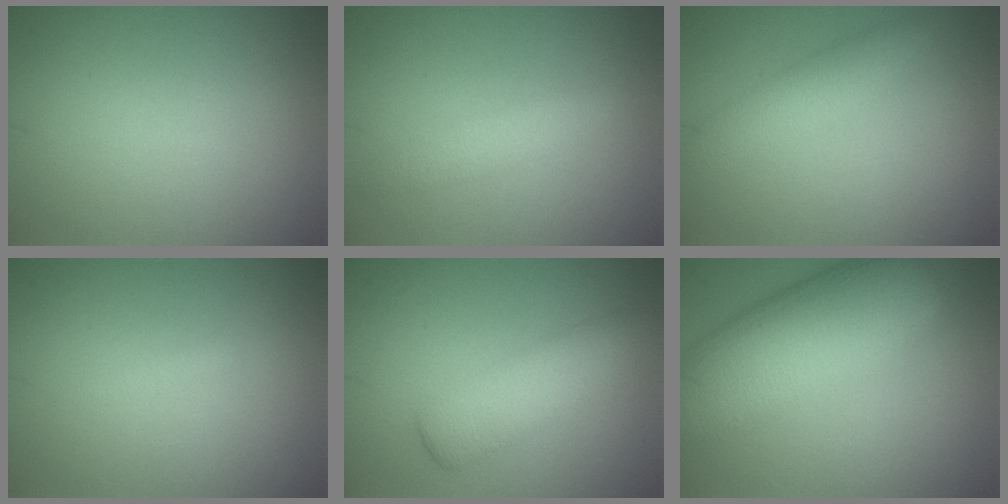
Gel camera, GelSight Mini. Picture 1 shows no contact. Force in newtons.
{"total": 2.0, "press": 2.0, "slide": 0.0}
{"total": 2.2, "press": 2.2, "slide": 0.1}
{"total": 0.5, "press": 0.5, "slide": 0.1}
{"total": 3.7, "press": 3.7, "slide": 0.1}
{"total": 10.1, "press": 10.1, "slide": 0.4}